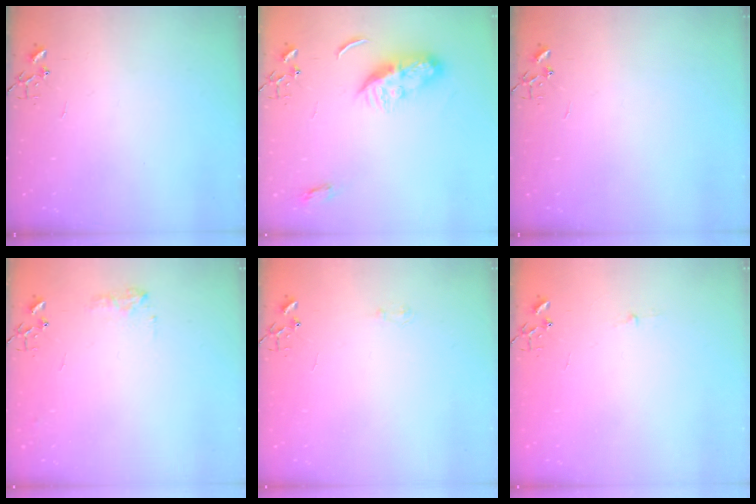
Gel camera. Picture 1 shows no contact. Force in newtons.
{"total": 11.2, "press": 11.2, "slide": 0.5}
{"total": 0.0}
{"total": 7.8, "press": 7.8, "slide": 0.1}
{"total": 4.1, "press": 4.0, "slide": 0.7}
{"total": 2.6, "press": 2.5, "slide": 0.4}